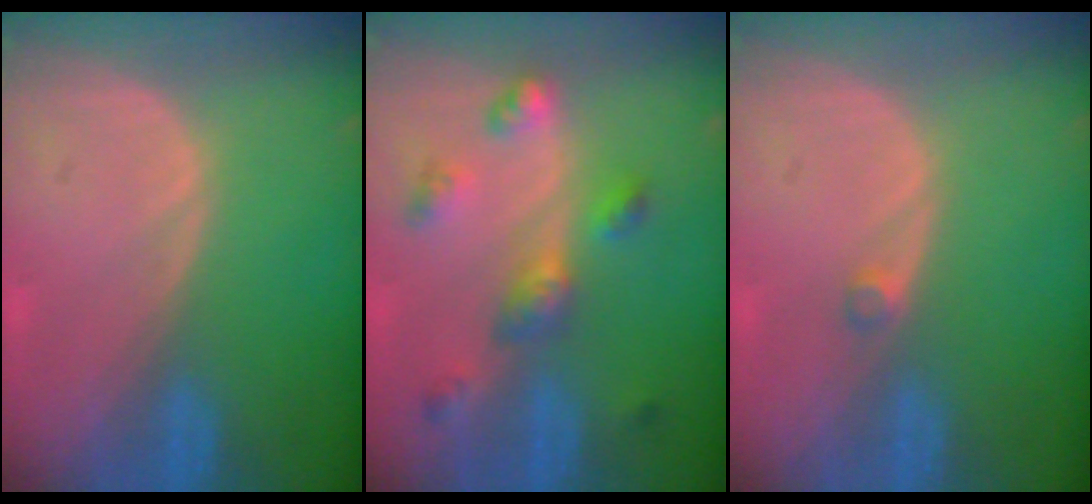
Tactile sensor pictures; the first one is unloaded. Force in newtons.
{"total": 6.4, "press": 5.7, "slide": 2.8}
{"total": 1.1, "press": 1.0, "slide": 0.6}